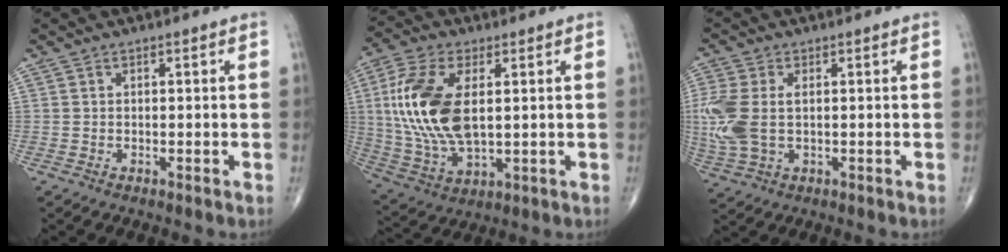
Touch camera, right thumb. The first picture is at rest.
{"total": 17.5, "force": [2.5, 9.0, 14.8], "torque": [-0.317, -0.008, 0.054]}
{"total": 10.4, "force": [0.4, 6.2, 8.3], "torque": [-0.224, 0.004, 0.015]}